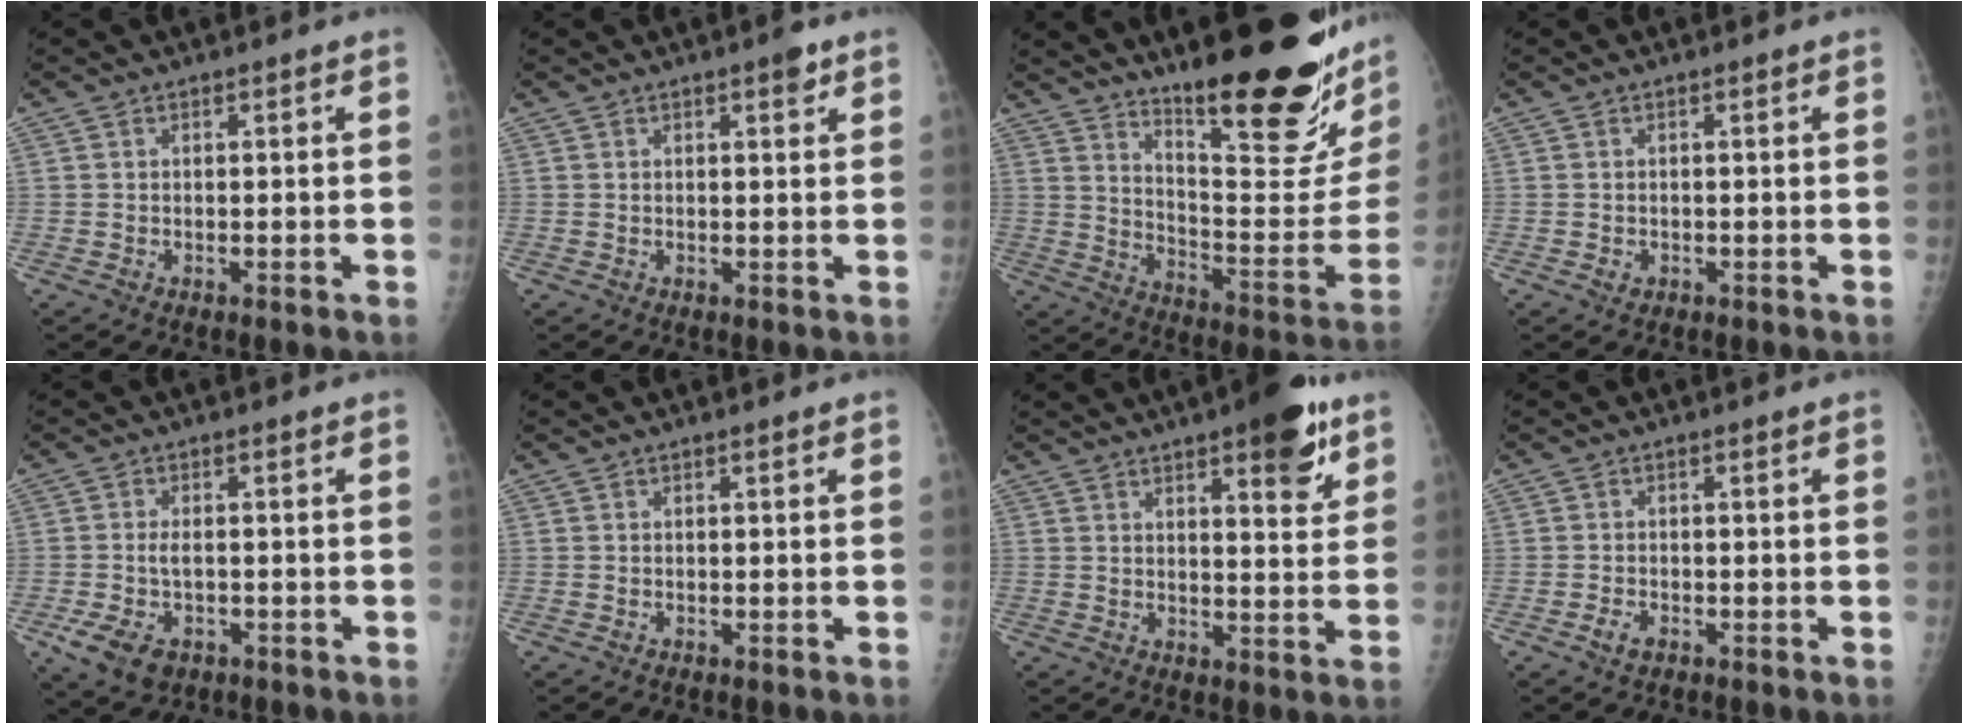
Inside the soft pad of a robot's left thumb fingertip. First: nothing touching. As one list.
[{"total": 2.0, "force": [1.2, 0.6, 1.5], "torque": [-0.016, -0.004, 0.015]}, {"total": 27.3, "force": [18.5, 6.1, 19.1], "torque": [-0.246, -0.118, 0.273]}, {"total": 1.0, "force": [-0.2, 0.9, 0.5], "torque": [-0.004, 0.000, -0.001]}, {"total": 6.8, "force": [-2.9, 4.1, 4.6], "torque": [-0.095, 0.007, -0.046]}, {"total": 0.0}, {"total": 11.1, "force": [6.3, 3.4, 8.4], "torque": [-0.088, -0.029, 0.081]}, {"total": 2.0, "force": [-1.0, 1.2, 1.2], "torque": [-0.023, 0.001, -0.018]}]